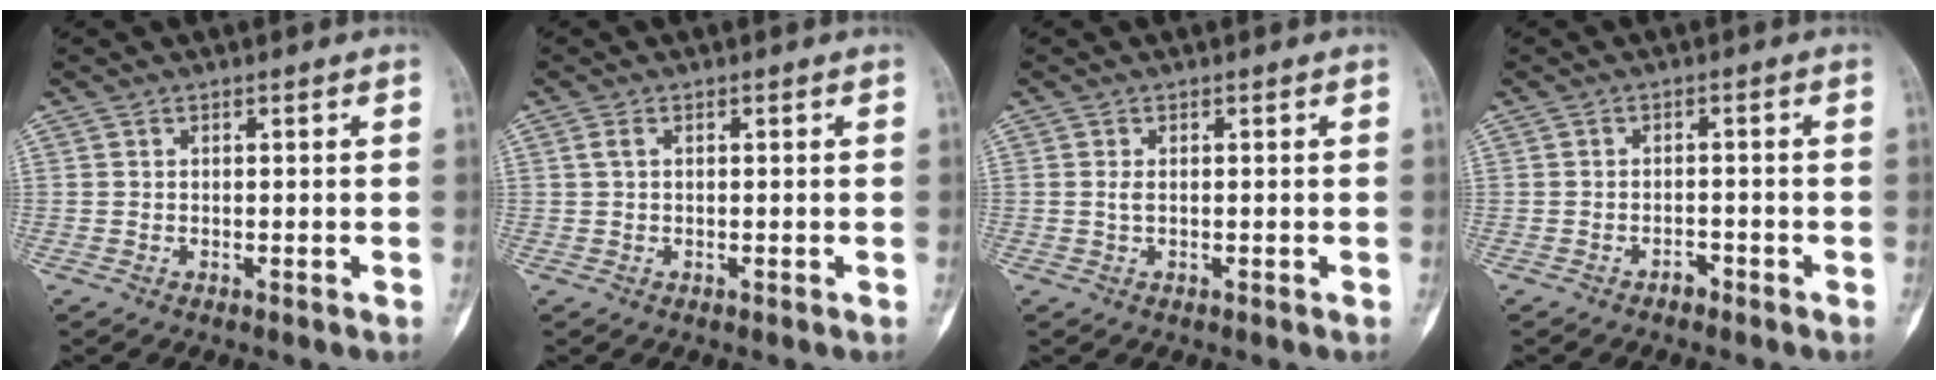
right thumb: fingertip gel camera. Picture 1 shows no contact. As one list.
[{"total": 1.1, "force": [0.3, 0.6, 0.9], "torque": [-0.024, 0.004, 0.006]}, {"total": 0.9, "force": [0.0, 0.3, 0.8], "torque": [-0.019, -0.002, 0.001]}, {"total": 1.6, "force": [-1.3, 0.8, 0.5], "torque": [-0.008, 0.009, -0.022]}]